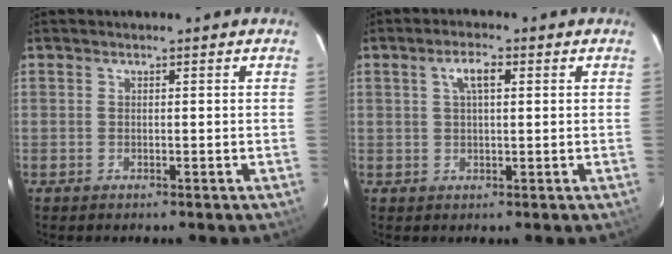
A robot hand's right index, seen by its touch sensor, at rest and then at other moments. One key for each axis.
{"total": 3.8, "fx": 1.3, "fy": 1.4, "fz": 3.3, "tx": -0.063, "ty": 0.011, "tz": 0.025}